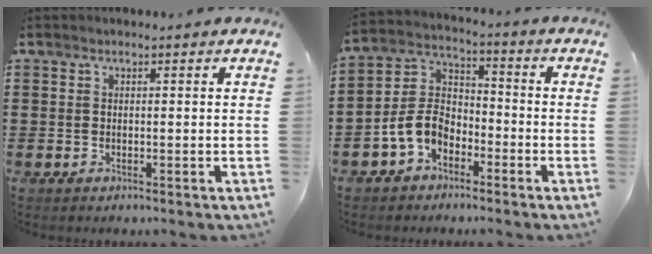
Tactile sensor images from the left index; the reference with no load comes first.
{"total": 6.9, "force": [-3.7, 4.7, 3.5], "torque": [-0.103, 0.004, -0.081]}